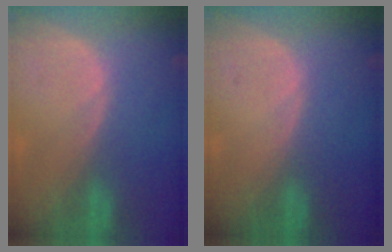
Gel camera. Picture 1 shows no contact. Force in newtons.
{"total": 0.0}